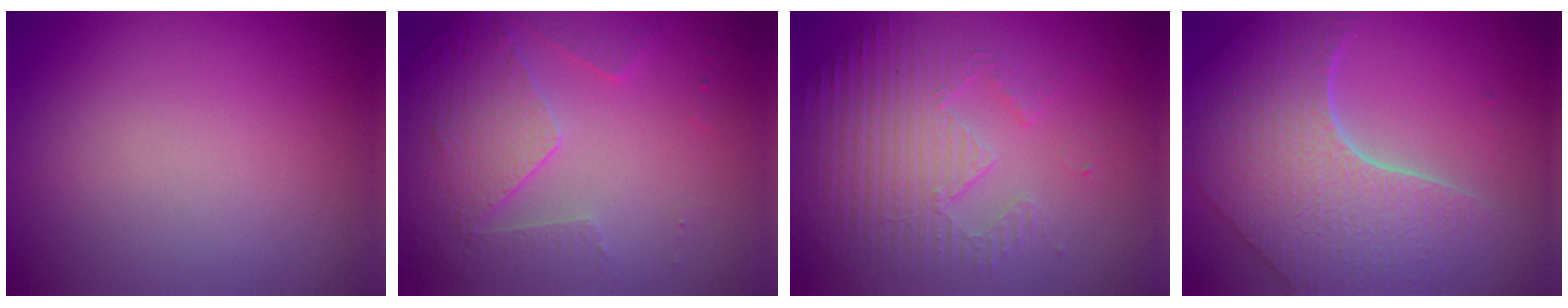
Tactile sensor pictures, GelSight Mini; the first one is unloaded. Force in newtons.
{"total": 5.2, "press": 3.6, "slide": 3.7}
{"total": 3.8, "press": 3.6, "slide": 1.2}
{"total": 8.4, "press": 6.0, "slide": 5.8}